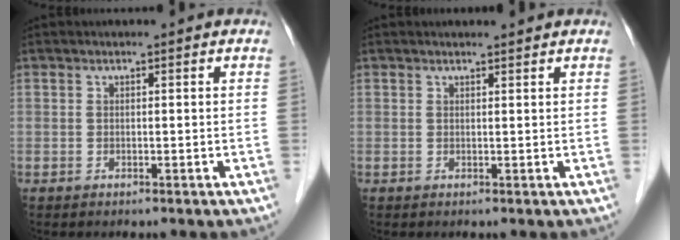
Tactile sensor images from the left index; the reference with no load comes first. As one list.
[{"total": 1.8, "force": [1.7, 0.1, 0.6], "torque": [-0.008, 0.004, 0.022]}]